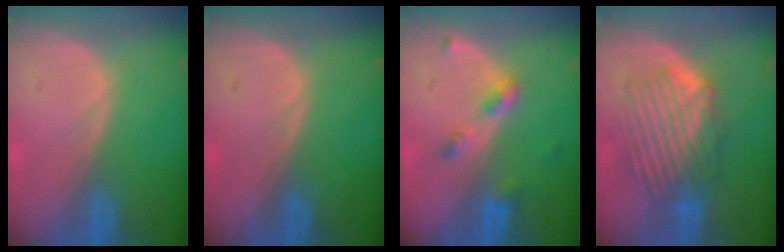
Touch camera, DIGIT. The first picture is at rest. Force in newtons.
{"total": 0.0}
{"total": 4.2, "press": 3.8, "slide": 1.7}
{"total": 8.4, "press": 8.0, "slide": 2.5}